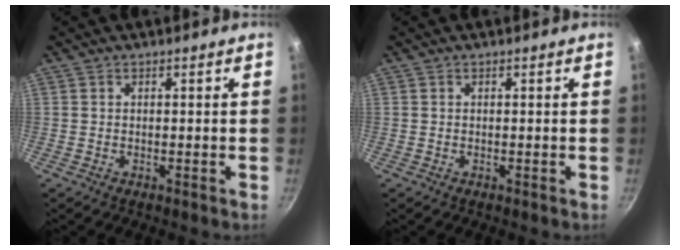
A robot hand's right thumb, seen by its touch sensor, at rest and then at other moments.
{"total": 0.0}